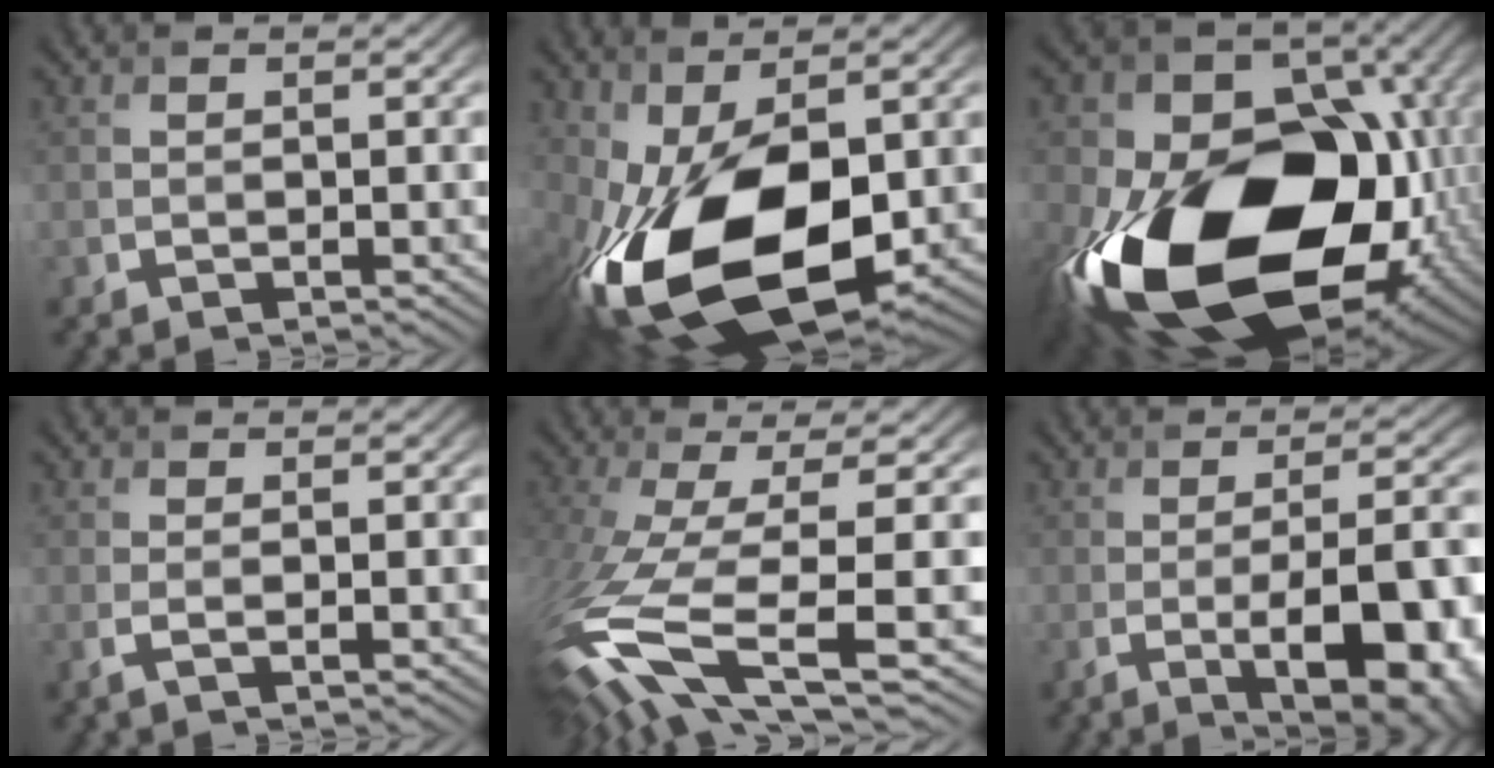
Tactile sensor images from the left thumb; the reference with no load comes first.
{"total": 17.2, "force": [-3.4, 8.6, 14.6], "torque": [-0.289, -0.030, -0.045]}
{"total": 23.3, "force": [-5.9, 15.5, 16.3], "torque": [-0.335, -0.065, -0.062]}
{"total": 0.9, "force": [0.1, -0.3, 0.8], "torque": [-0.024, 0.001, 0.001]}
{"total": 12.9, "force": [-3.4, 3.2, 12.0], "torque": [-0.260, -0.013, -0.052]}
{"total": 11.6, "force": [-3.9, 3.6, 10.3], "torque": [-0.128, -0.007, -0.047]}